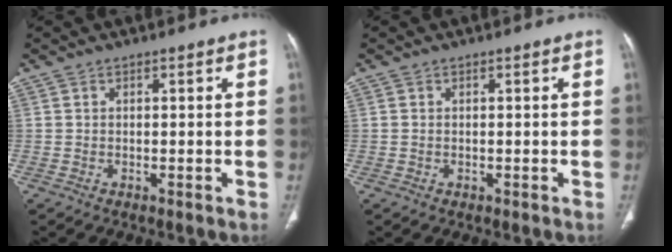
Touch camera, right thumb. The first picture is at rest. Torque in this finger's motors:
{"motor_torque": [-0.82, 0.00, -0.13, 0.07, 0.06]}